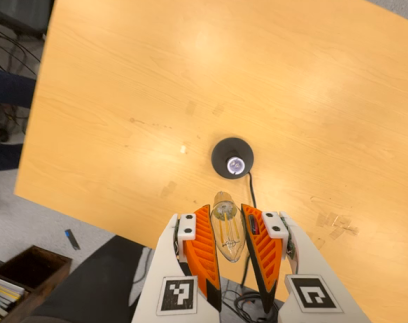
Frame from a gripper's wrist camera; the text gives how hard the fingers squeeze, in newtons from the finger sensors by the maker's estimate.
{"total": 12.8, "left": 13.7, "right": 11.8}